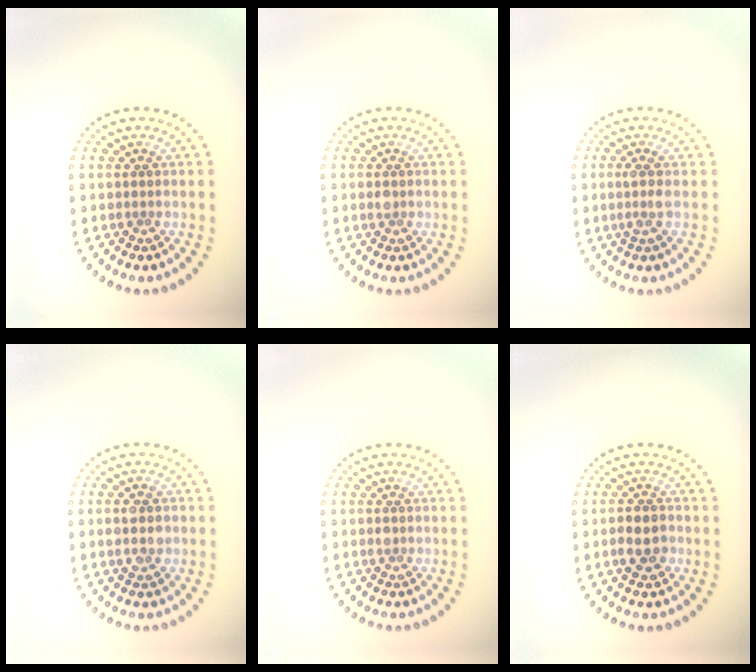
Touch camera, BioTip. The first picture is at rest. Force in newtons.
{"total": 1.0, "press": 0.9, "slide": 0.1}
{"total": 1.5, "press": 1.2, "slide": 1.0}
{"total": 2.8, "press": 2.8, "slide": 0.2}
{"total": 0.6, "press": 0.6, "slide": 0.1}
{"total": 2.7, "press": 2.6, "slide": 0.4}